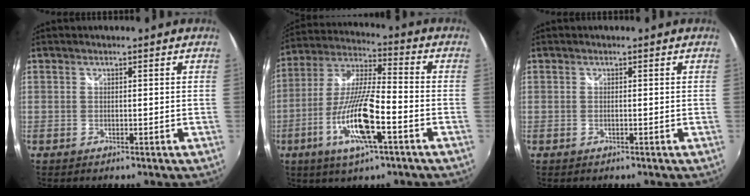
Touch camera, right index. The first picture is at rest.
{"total": 15.0, "force": [-6.1, 2.8, 13.4], "torque": [-0.279, -0.013, -0.120]}
{"total": 0.0}